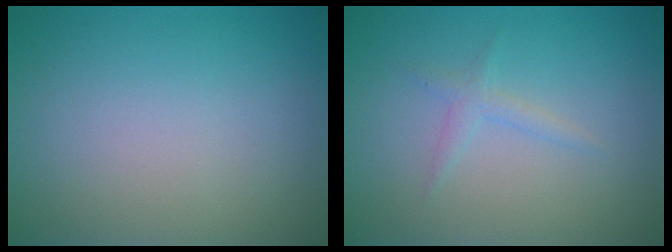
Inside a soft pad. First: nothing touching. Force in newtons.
{"total": 1.2, "press": 1.2, "slide": 0.1}